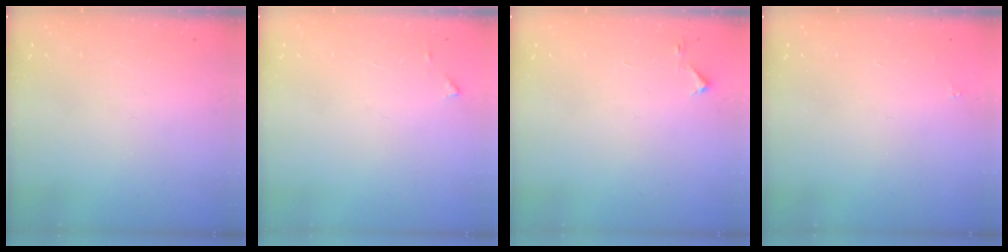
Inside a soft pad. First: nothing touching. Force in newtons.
{"total": 4.5, "press": 4.4, "slide": 0.5}
{"total": 3.1, "press": 3.0, "slide": 0.3}
{"total": 1.6, "press": 1.5, "slide": 0.2}